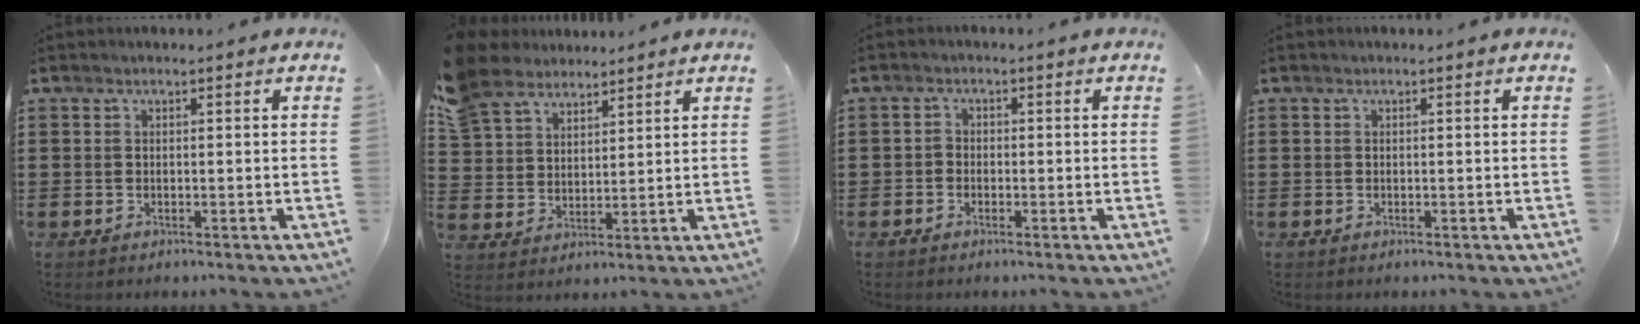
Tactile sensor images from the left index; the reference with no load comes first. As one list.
[{"total": 7.3, "force": [6.2, 3.6, 1.3], "torque": [-0.061, -0.010, 0.120]}, {"total": 1.1, "force": [-0.8, 0.8, 0.2], "torque": [-0.008, 0.003, -0.018]}, {"total": 0.0}]